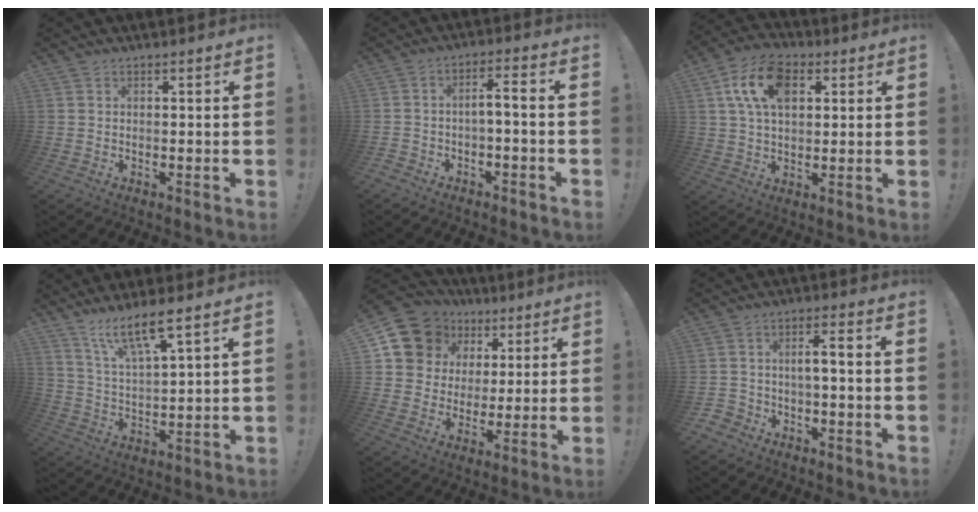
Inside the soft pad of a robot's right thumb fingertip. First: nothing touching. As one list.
[{"total": 4.6, "force": [-2.9, 0.9, 3.4], "torque": [-0.055, 0.007, -0.055]}, {"total": 14.0, "force": [5.0, 8.8, 9.7], "torque": [-0.167, 0.004, 0.094]}, {"total": 10.9, "force": [8.0, 1.5, 7.2], "torque": [-0.123, -0.043, 0.134]}, {"total": 12.8, "force": [5.9, 10.7, 3.8], "torque": [-0.063, -0.033, 0.129]}, {"total": 4.6, "force": [-2.6, 2.1, 3.1], "torque": [-0.061, 0.006, -0.053]}]